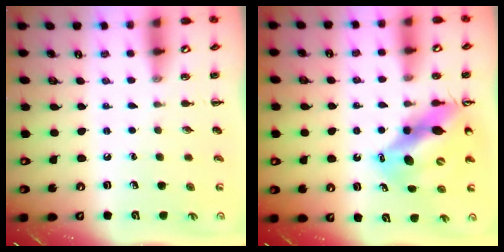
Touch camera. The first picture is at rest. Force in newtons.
{"total": 13.8, "press": 13.1, "slide": 4.4}